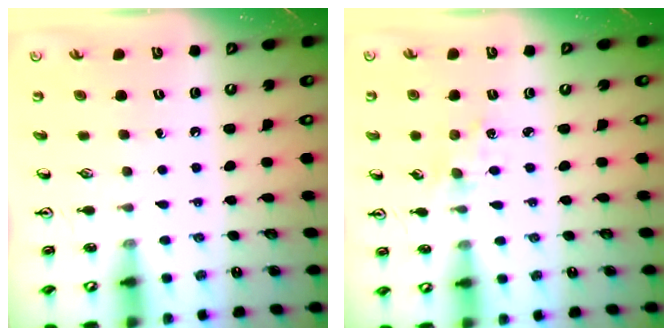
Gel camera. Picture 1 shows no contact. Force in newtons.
{"total": 1.5, "press": 1.5, "slide": 0.3}